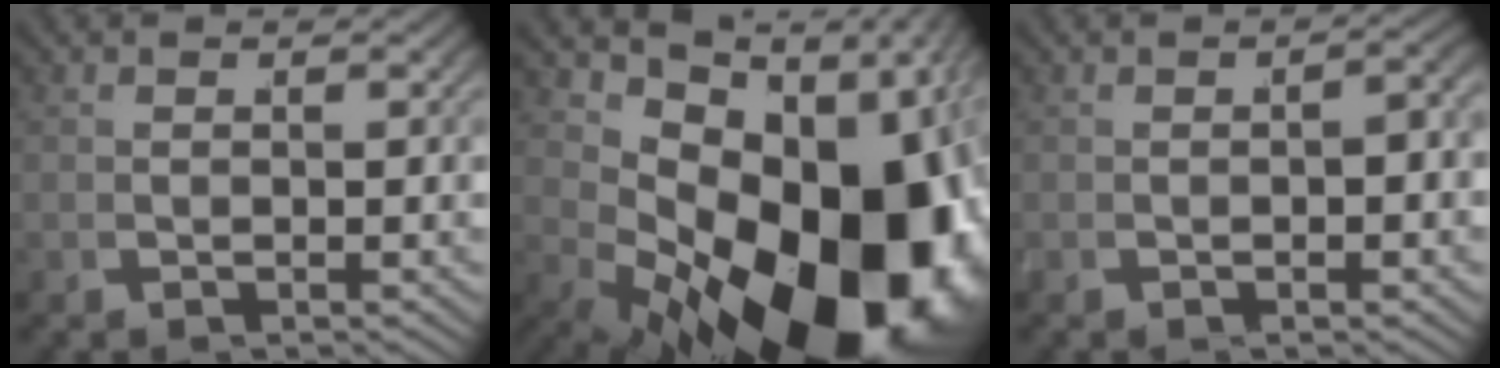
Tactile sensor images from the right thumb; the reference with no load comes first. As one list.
[{"total": 23.7, "force": [-1.9, 14.0, 19.1], "torque": [-0.295, -0.051, 0.007]}, {"total": 1.5, "force": [-0.5, 0.7, 1.3], "torque": [-0.017, 0.003, -0.011]}]